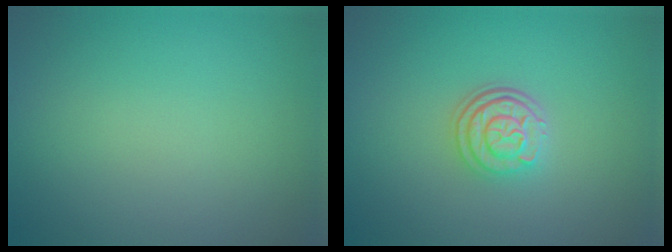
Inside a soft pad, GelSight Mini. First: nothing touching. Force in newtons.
{"total": 3.1, "press": 2.5, "slide": 1.8}